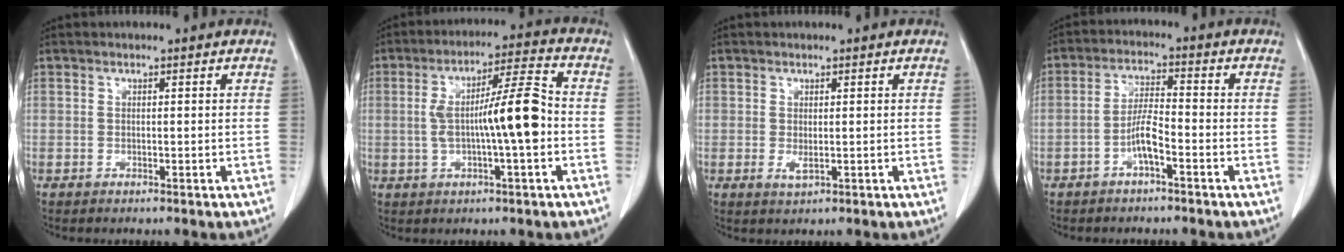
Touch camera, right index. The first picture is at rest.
{"total": 10.6, "force": [-0.9, 0.8, 10.5], "torque": [-0.179, 0.021, -0.019]}
{"total": 1.3, "force": [-0.1, 0.6, 1.1], "torque": [-0.020, -0.005, 0.003]}
{"total": 4.5, "force": [-2.2, 0.5, 3.9], "torque": [-0.079, 0.008, -0.041]}